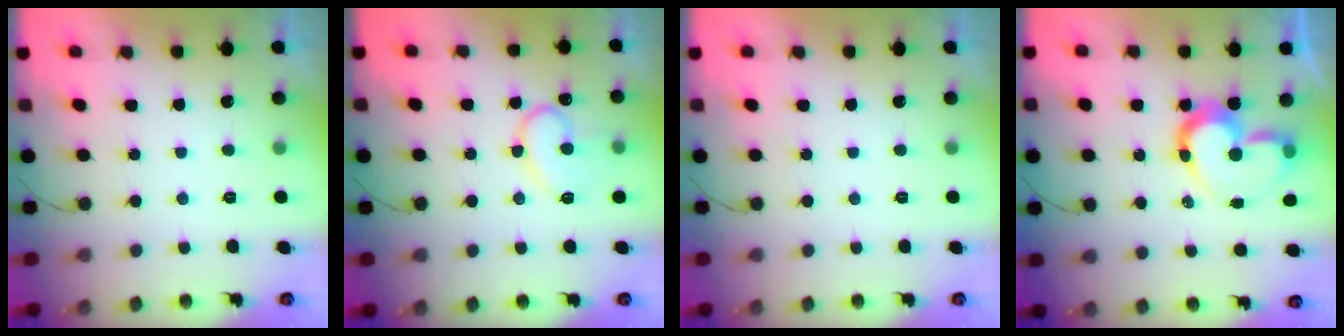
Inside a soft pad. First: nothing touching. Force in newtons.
{"total": 13.8, "press": 13.8, "slide": 1.3}
{"total": 0.0}
{"total": 12.7, "press": 12.6, "slide": 1.5}